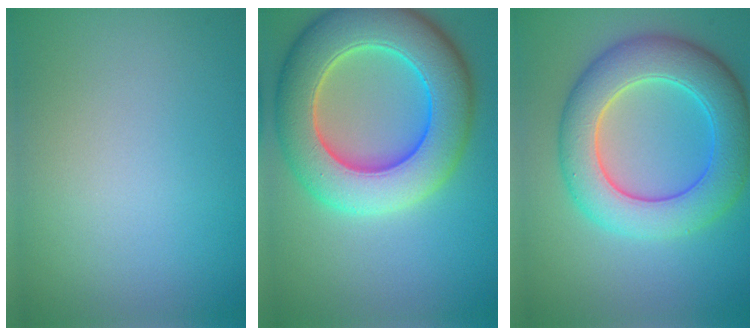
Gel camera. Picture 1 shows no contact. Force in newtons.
{"total": 10.7, "press": 10.6, "slide": 0.6}
{"total": 8.0, "press": 8.0, "slide": 0.4}